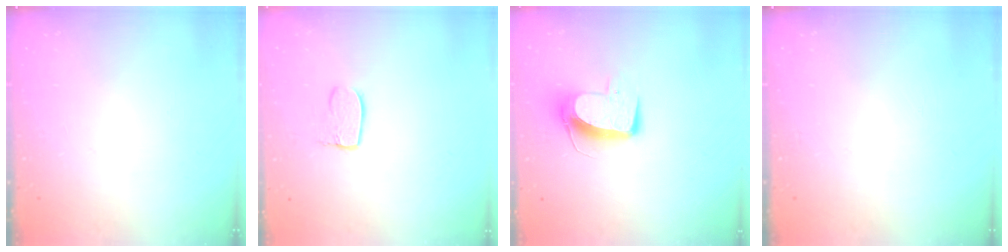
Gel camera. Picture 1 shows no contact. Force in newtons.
{"total": 6.8, "press": 6.8, "slide": 0.1}
{"total": 10.1, "press": 10.1, "slide": 0.6}
{"total": 0.0}